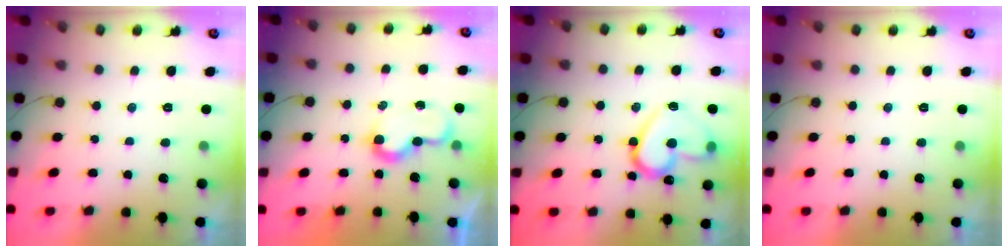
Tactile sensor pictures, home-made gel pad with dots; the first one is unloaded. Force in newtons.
{"total": 7.6, "press": 7.6, "slide": 0.5}
{"total": 16.3, "press": 16.2, "slide": 2.2}
{"total": 0.0}